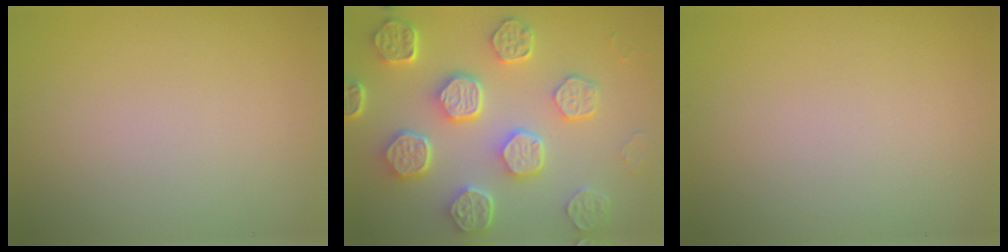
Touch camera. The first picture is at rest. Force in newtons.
{"total": 8.0, "press": 6.1, "slide": 5.2}
{"total": 0.0}